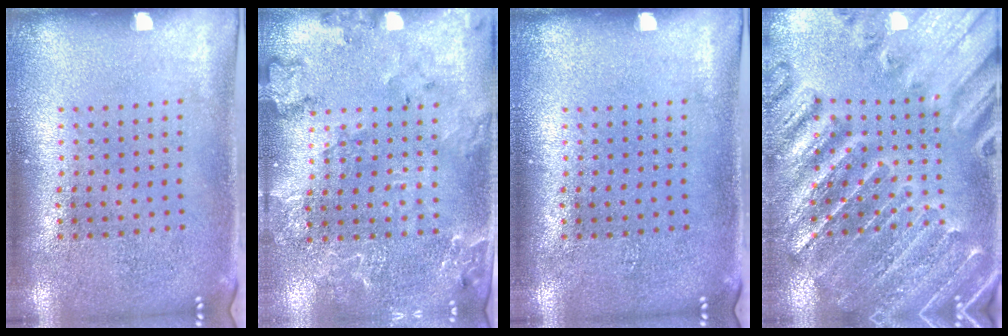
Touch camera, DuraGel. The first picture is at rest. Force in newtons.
{"total": 2.0, "press": 1.9, "slide": 0.4}
{"total": 0.0}
{"total": 2.7, "press": 2.7, "slide": 0.4}